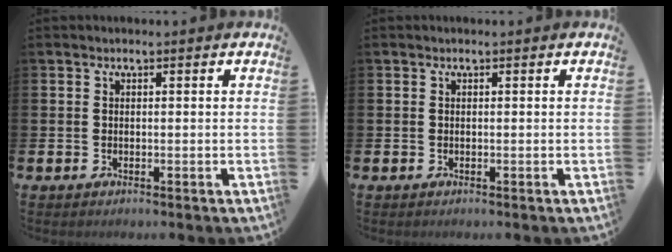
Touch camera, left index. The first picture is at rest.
{"total": 0.0}